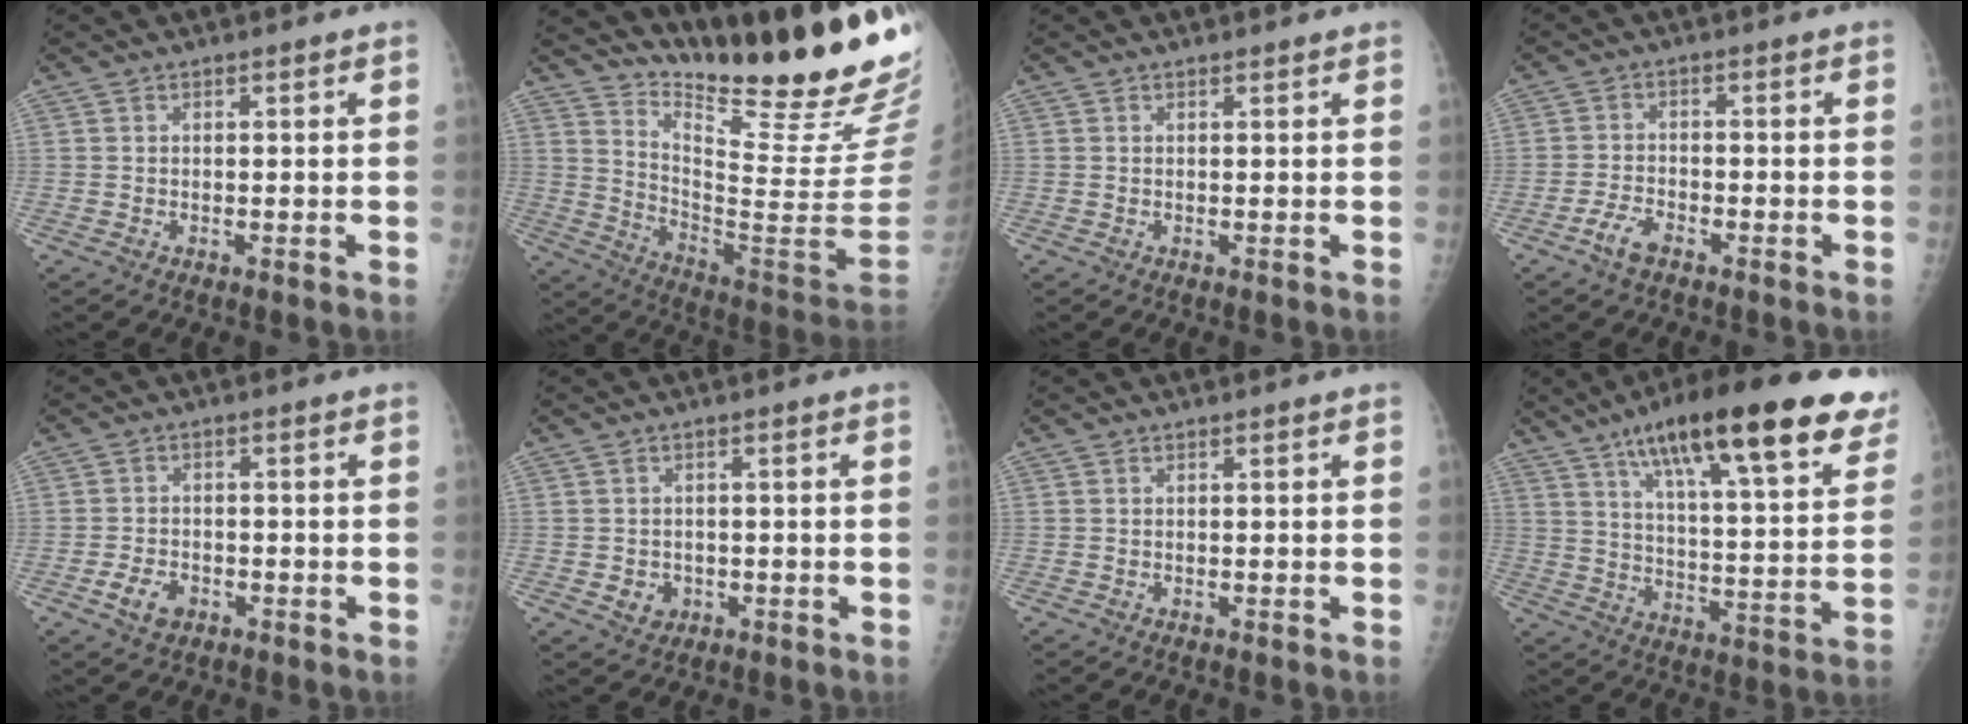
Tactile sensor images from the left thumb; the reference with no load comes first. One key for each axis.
{"total": 26.5, "fx": 21.2, "fy": 2.8, "fz": 15.7, "tx": -0.213, "ty": -0.180, "tz": 0.310}
{"total": 0.5, "fx": 0.5, "fy": 0.2, "fz": 0.1, "tx": -0.006, "ty": -0.002, "tz": 0.006}
{"total": 3.8, "fx": -2.6, "fy": 1.7, "fz": 2.3, "tx": -0.047, "ty": 0.013, "tz": -0.049}
{"total": 4.3, "fx": -2.1, "fy": 2.9, "fz": 2.5, "tx": -0.040, "ty": 0.009, "tz": -0.034}
{"total": 3.0, "fx": -0.7, "fy": 2.7, "fz": 1.1, "tx": -0.005, "ty": 0.003, "tz": -0.002}
{"total": 0.0}
{"total": 27.7, "fx": 16.5, "fy": 7.0, "fz": 21.2, "tx": -0.288, "ty": -0.030, "tz": 0.244}